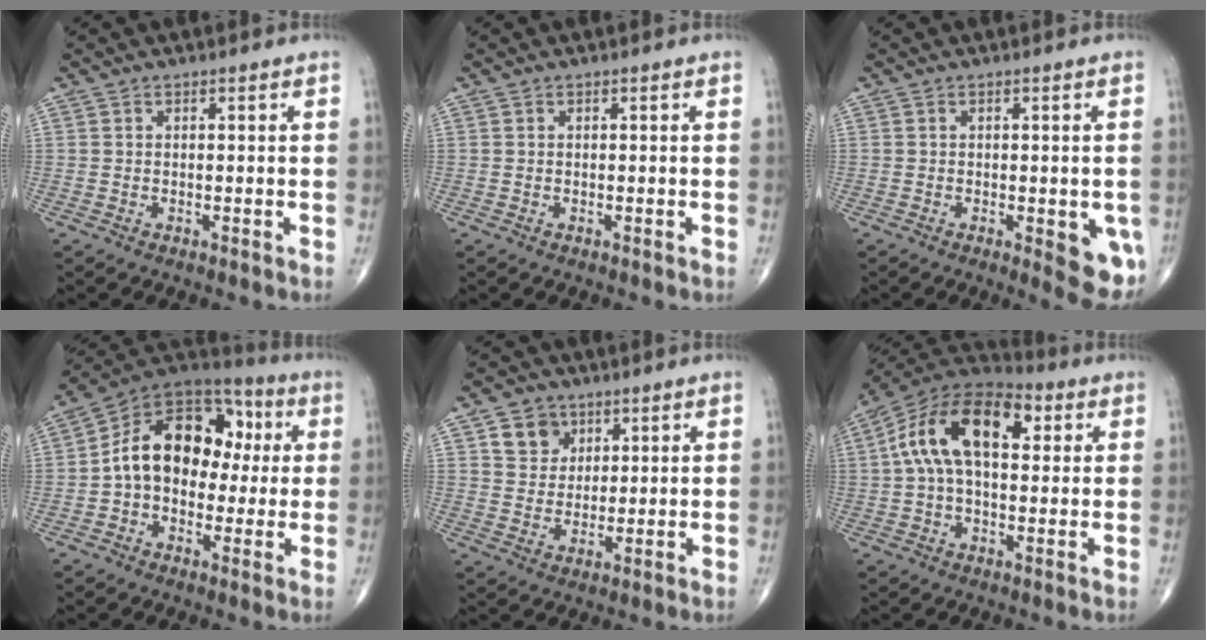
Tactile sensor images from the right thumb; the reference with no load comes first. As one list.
[{"total": 0.0}, {"total": 8.0, "force": [-2.3, 2.7, 7.2], "torque": [-0.068, -0.013, -0.025]}, {"total": 17.0, "force": [0.8, 11.8, 12.2], "torque": [-0.156, 0.049, -0.001]}, {"total": 6.4, "force": [3.0, 5.3, 1.9], "torque": [-0.007, -0.014, 0.053]}, {"total": 17.5, "force": [3.8, 9.8, 14.0], "torque": [-0.241, 0.033, 0.053]}]